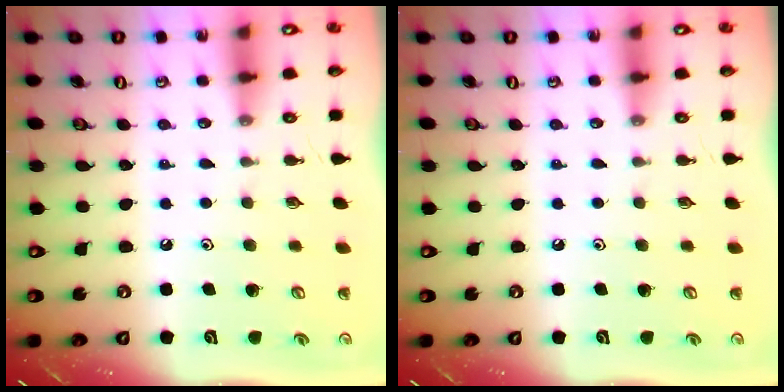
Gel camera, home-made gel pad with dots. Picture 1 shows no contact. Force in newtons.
{"total": 0.0}